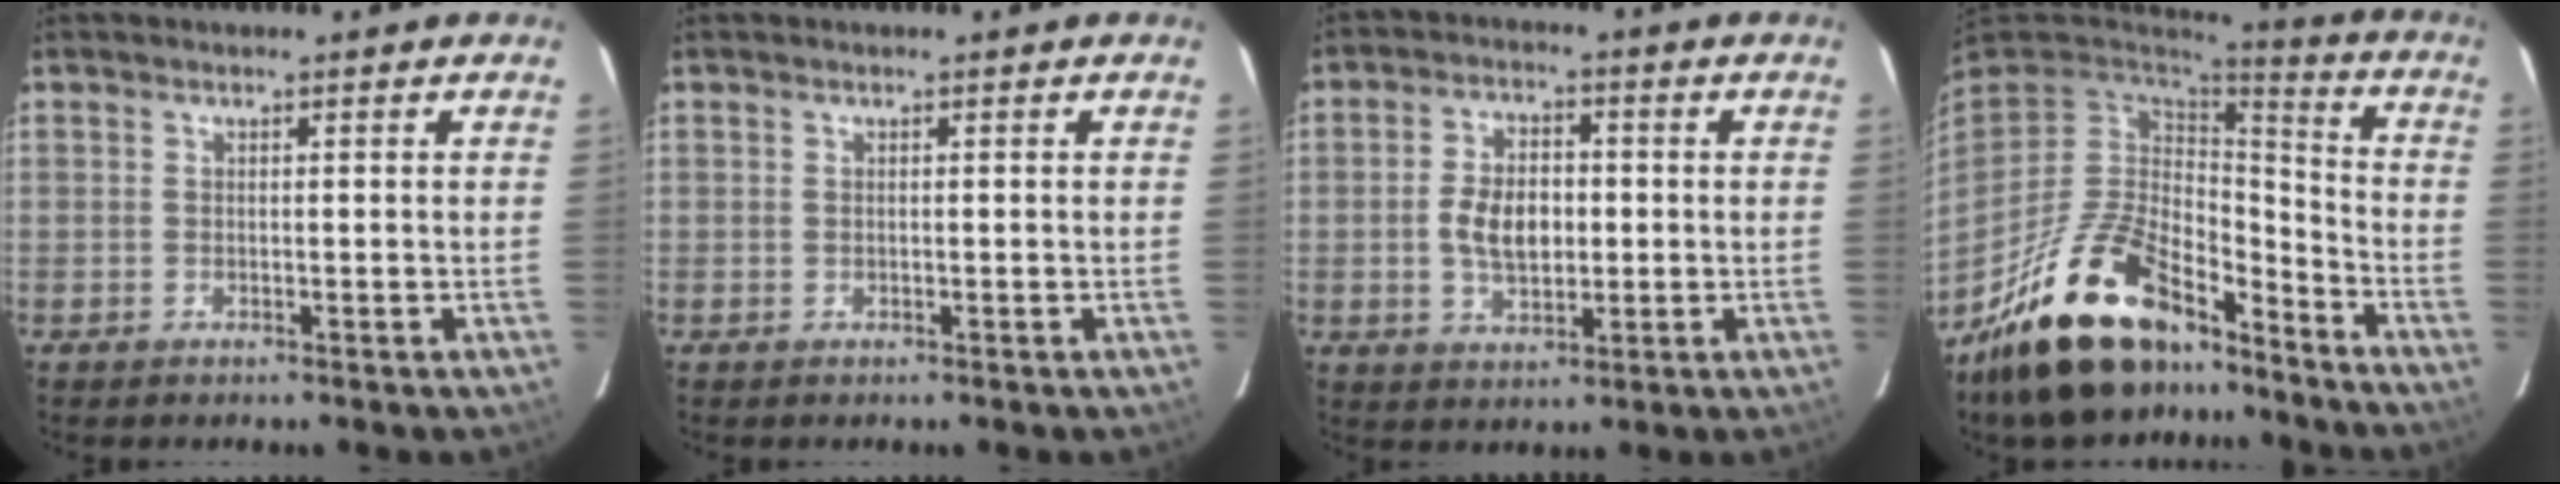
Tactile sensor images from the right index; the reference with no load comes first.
{"total": 0.0}
{"total": 8.2, "force": [-0.6, 4.9, 6.5], "torque": [-0.129, 0.007, -0.006]}
{"total": 22.4, "force": [-15.5, 9.8, 12.8], "torque": [-0.254, -0.002, -0.252]}